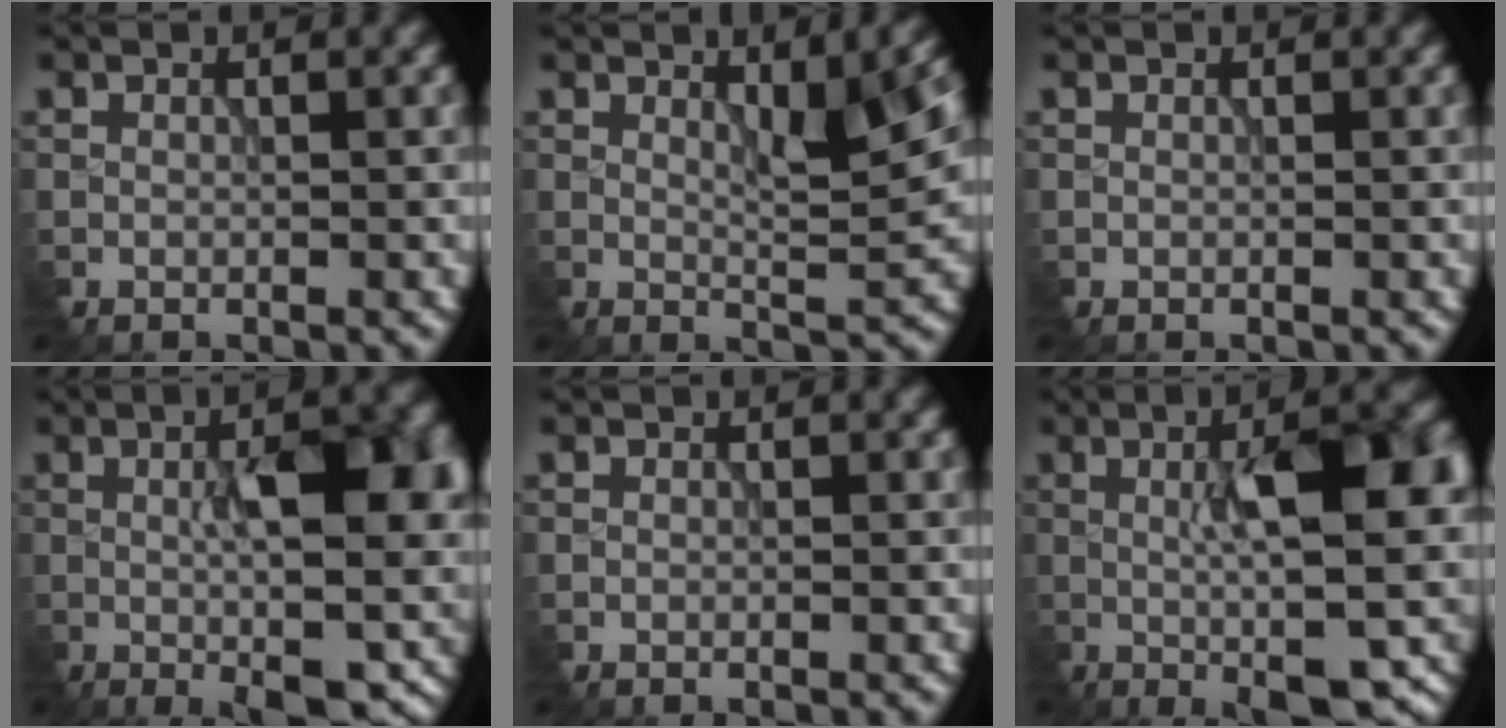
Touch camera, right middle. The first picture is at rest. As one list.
[{"total": 4.4, "force": [1.2, 0.9, 4.2], "torque": [-0.065, -0.001, 0.020]}, {"total": 0.0}, {"total": 9.8, "force": [-0.9, 3.1, 9.3], "torque": [-0.128, -0.007, -0.008]}, {"total": 0.0}, {"total": 10.9, "force": [-1.2, 2.9, 10.4], "torque": [-0.143, 0.001, -0.016]}]